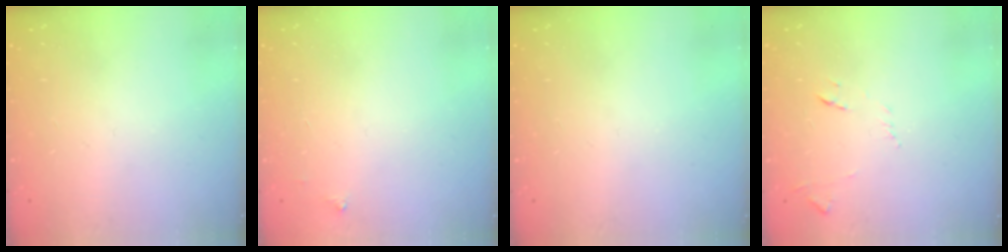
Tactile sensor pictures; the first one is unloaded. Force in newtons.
{"total": 2.5, "press": 2.5, "slide": 0.4}
{"total": 0.0}
{"total": 7.8, "press": 7.8, "slide": 0.6}